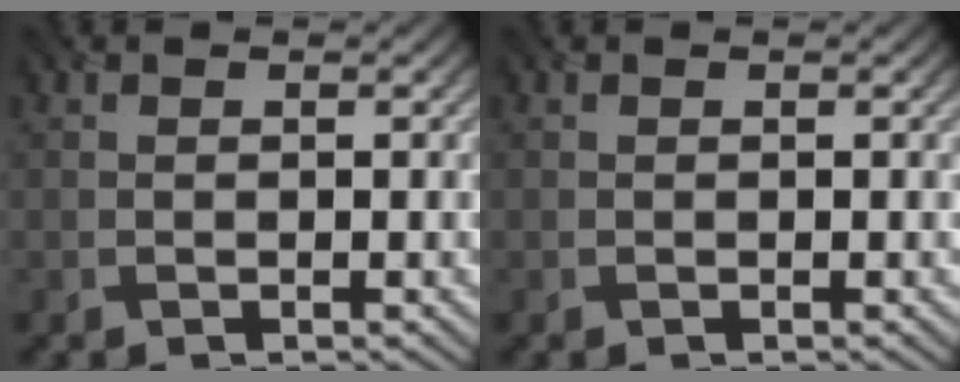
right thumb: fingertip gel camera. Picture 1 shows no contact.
{"total": 0.0}